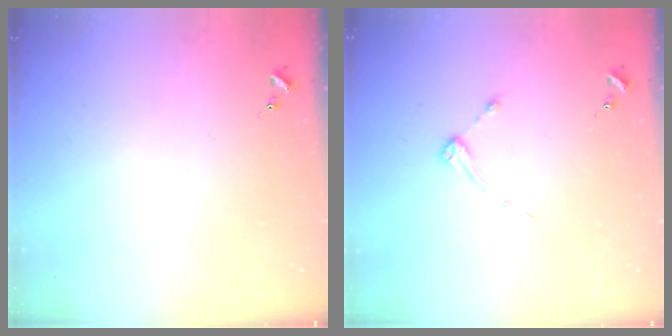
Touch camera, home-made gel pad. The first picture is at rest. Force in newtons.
{"total": 3.0, "press": 3.0, "slide": 0.4}